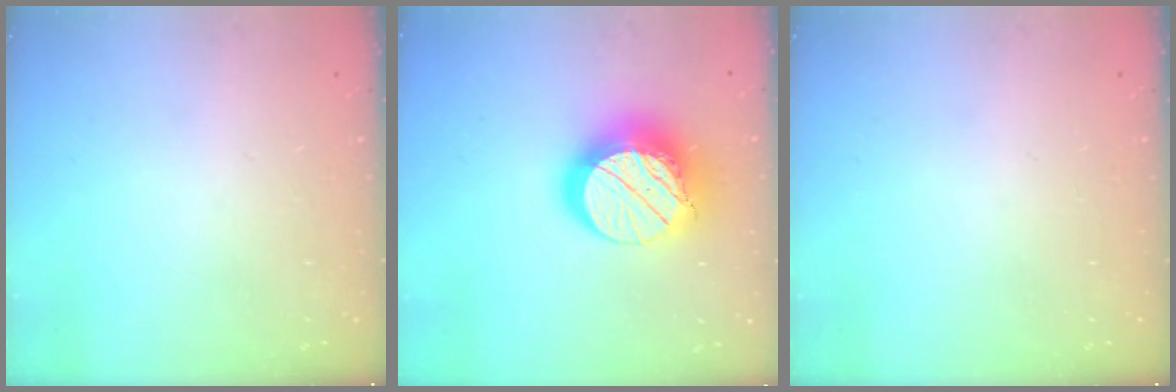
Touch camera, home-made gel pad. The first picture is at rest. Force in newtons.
{"total": 18.4, "press": 18.3, "slide": 1.5}
{"total": 0.0}